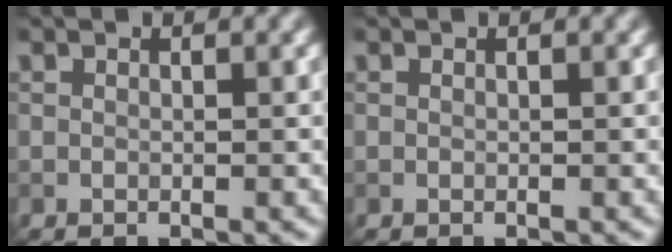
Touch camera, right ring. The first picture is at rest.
{"total": 0.0}